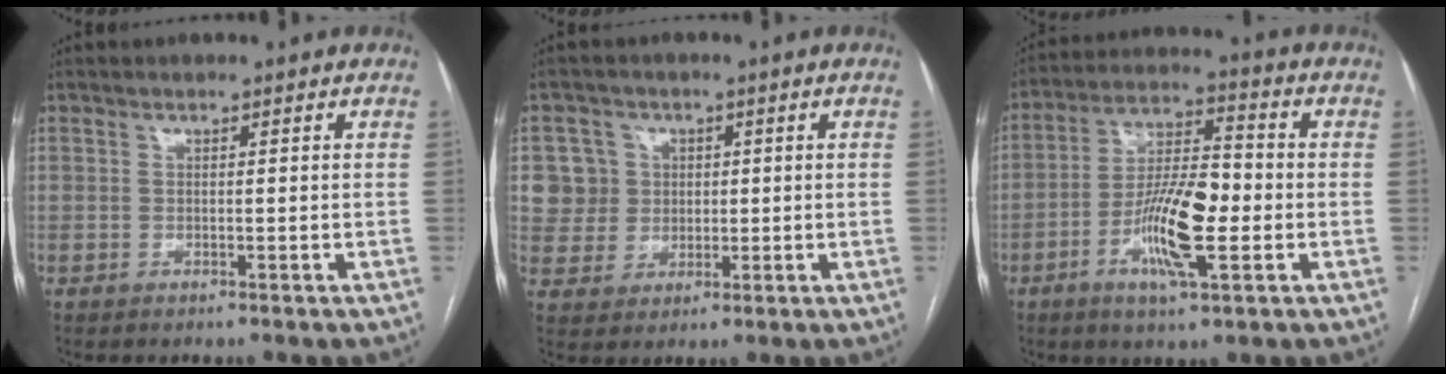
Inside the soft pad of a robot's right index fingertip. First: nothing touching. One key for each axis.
{"total": 6.8, "fx": 1.4, "fy": 6.6, "fz": 0.4, "tx": -0.002, "ty": 0.020, "tz": 0.032}
{"total": 12.3, "fx": -3.2, "fy": 2.7, "fz": 11.6, "tx": -0.219, "ty": 0.004, "tz": -0.057}